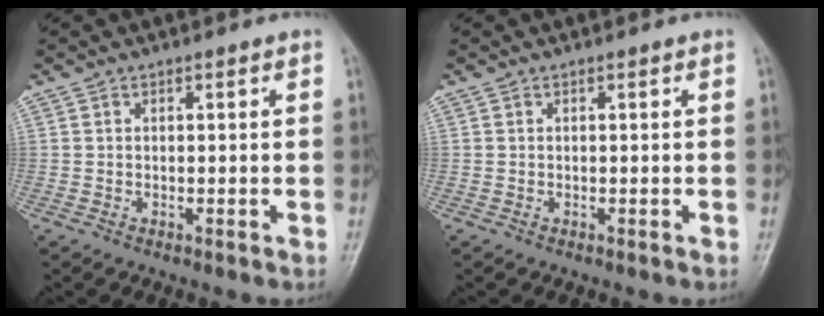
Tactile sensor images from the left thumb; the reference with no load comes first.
{"total": 0.0}